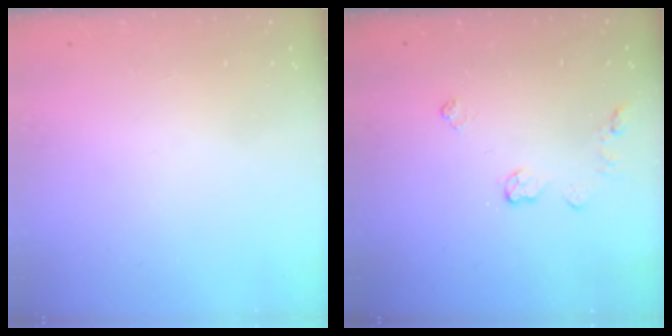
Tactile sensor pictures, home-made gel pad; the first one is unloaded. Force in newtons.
{"total": 4.7, "press": 4.6, "slide": 0.7}